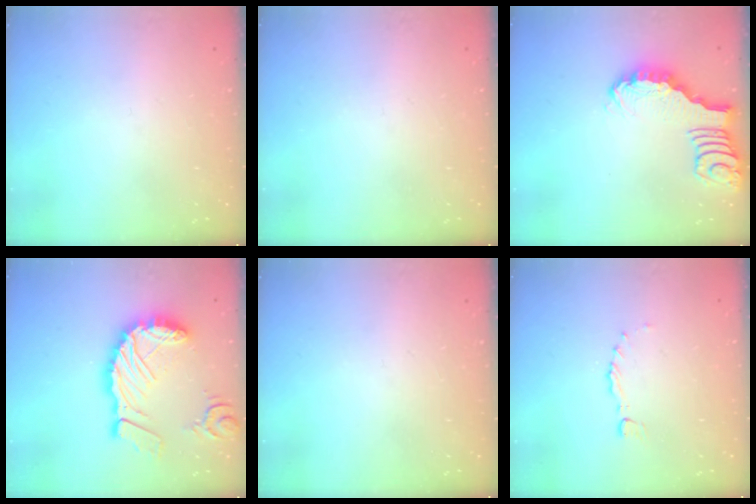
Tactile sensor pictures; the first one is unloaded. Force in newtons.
{"total": 0.0}
{"total": 2.7, "press": 2.7, "slide": 0.4}
{"total": 14.7, "press": 14.6, "slide": 1.8}
{"total": 0.0}
{"total": 0.0}